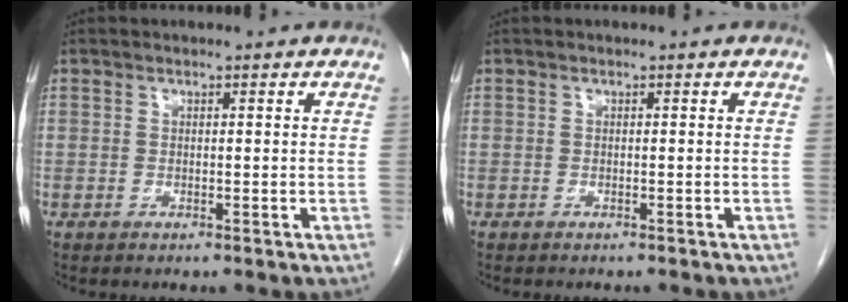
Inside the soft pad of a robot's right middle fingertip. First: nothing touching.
{"total": 1.8, "force": [-1.6, 0.5, 0.7], "torque": [-0.014, -0.003, -0.018]}